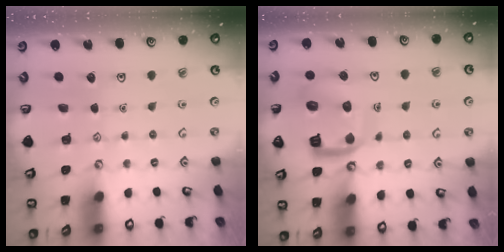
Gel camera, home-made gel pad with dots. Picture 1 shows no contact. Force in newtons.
{"total": 13.8, "press": 13.7, "slide": 1.4}